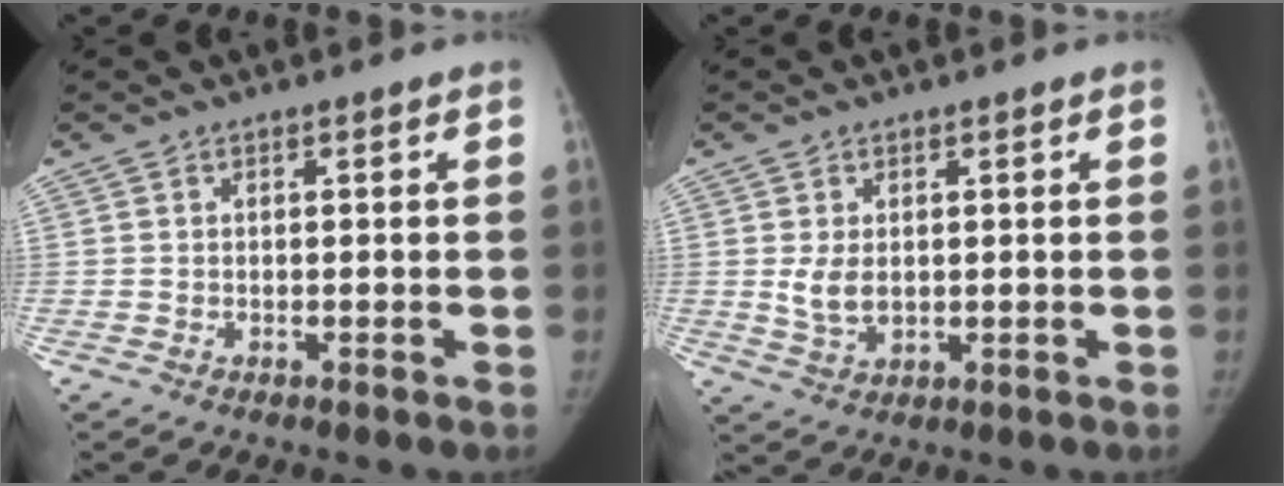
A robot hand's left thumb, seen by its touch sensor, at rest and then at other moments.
{"total": 4.4, "force": [0.6, 2.7, 3.3], "torque": [-0.059, -0.011, 0.018]}